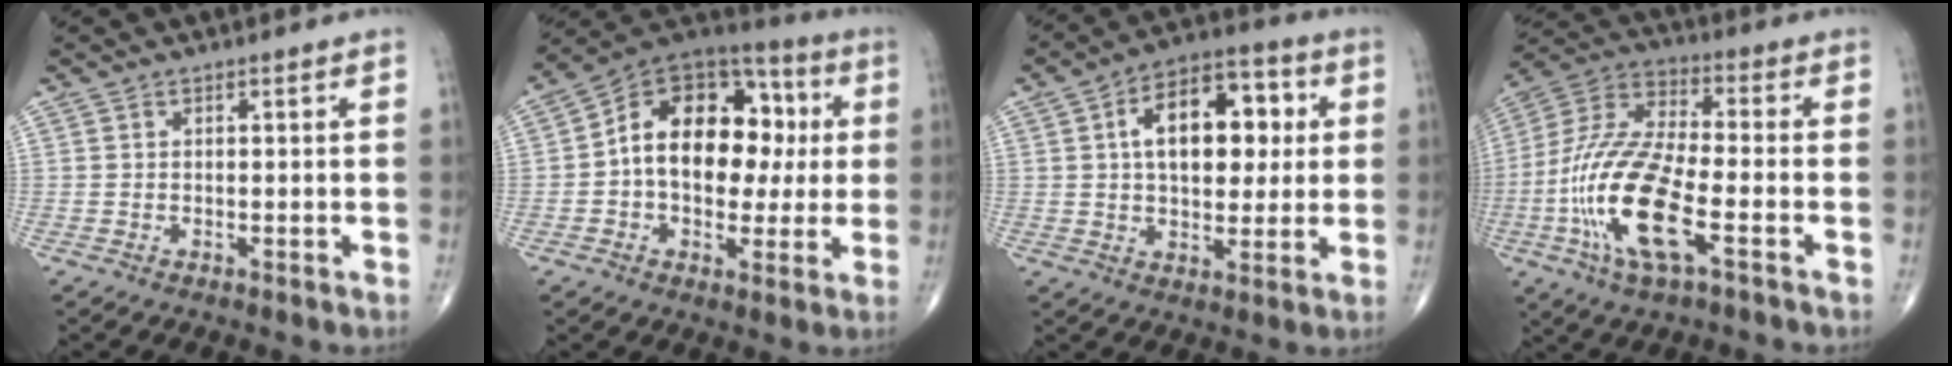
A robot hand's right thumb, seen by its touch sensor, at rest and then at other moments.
{"total": 20.0, "force": [1.3, 13.3, 14.9], "torque": [-0.189, 0.037, 0.012]}
{"total": 16.3, "force": [3.2, 9.5, 12.9], "torque": [-0.162, 0.015, 0.047]}
{"total": 19.3, "force": [-5.9, 6.6, 17.2], "torque": [-0.373, 0.019, -0.111]}